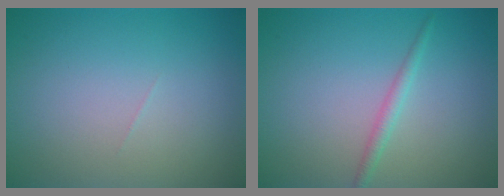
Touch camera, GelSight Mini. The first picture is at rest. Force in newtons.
{"total": 1.3, "press": 1.3, "slide": 0.0}